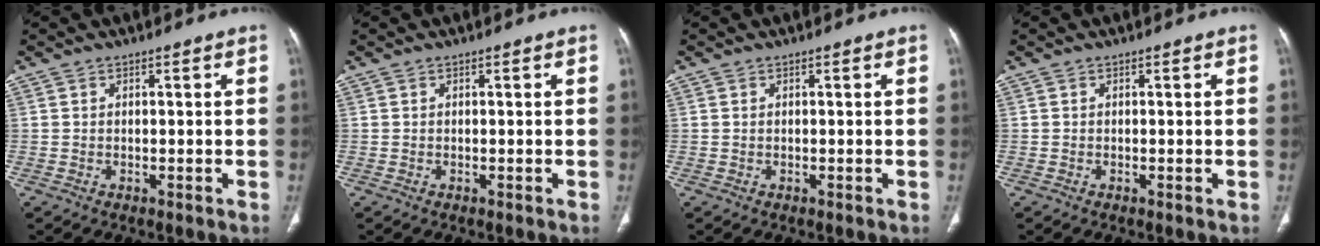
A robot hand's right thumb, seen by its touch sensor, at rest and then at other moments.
{"total": 0.0}
{"total": 0.0}
{"total": 0.0}